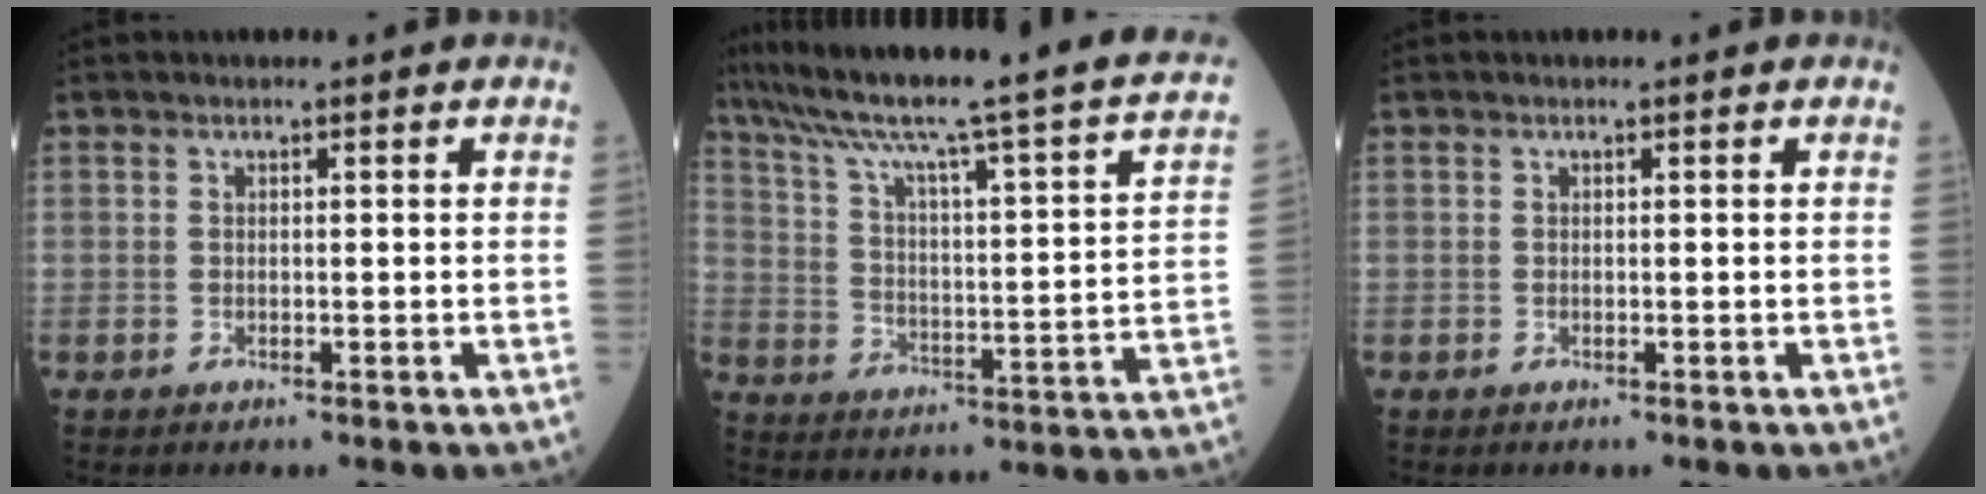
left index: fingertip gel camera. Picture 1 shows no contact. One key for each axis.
{"total": 27.5, "fx": 22.0, "fy": 0.8, "fz": 16.5, "tx": -0.253, "ty": -0.024, "tz": 0.293}
{"total": 0.0}